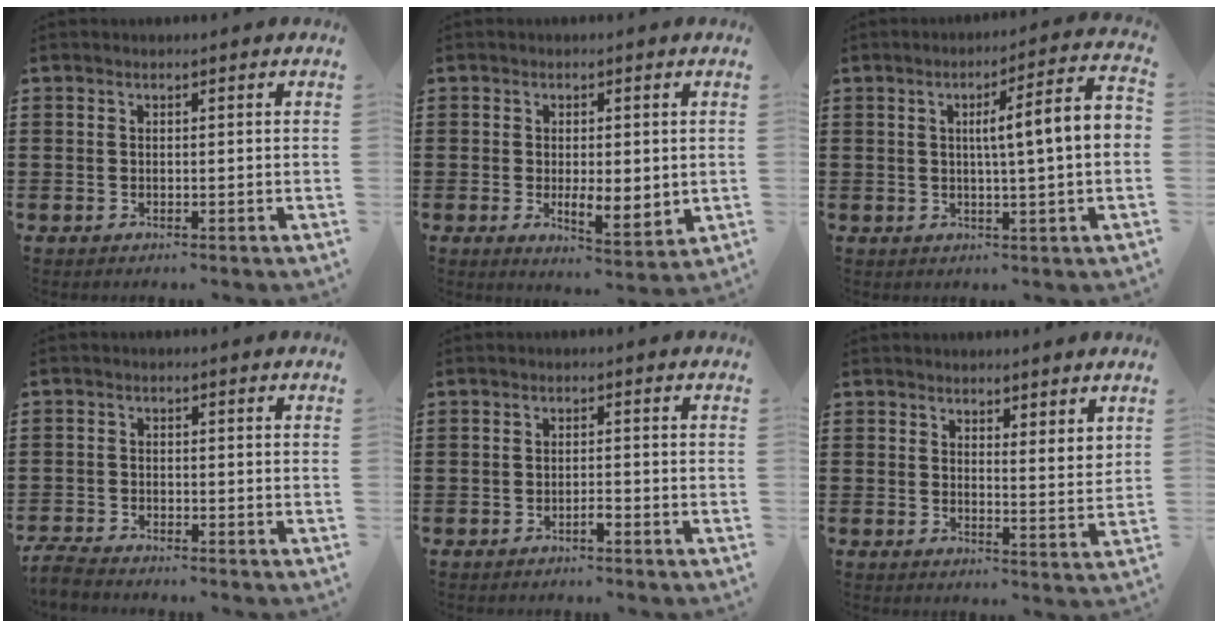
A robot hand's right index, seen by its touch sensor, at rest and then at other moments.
{"total": 3.5, "force": [0.1, 1.6, 3.1], "torque": [-0.060, 0.006, 0.000]}
{"total": 6.7, "force": [0.2, 0.0, 6.7], "torque": [-0.110, -0.013, -0.012]}
{"total": 2.5, "force": [-2.5, 0.2, 0.3], "torque": [-0.015, -0.001, -0.056]}
{"total": 2.1, "force": [-1.7, 0.3, 1.3], "torque": [-0.027, 0.002, -0.031]}
{"total": 2.6, "force": [2.6, 0.4, 0.4], "torque": [-0.017, -0.001, 0.049]}